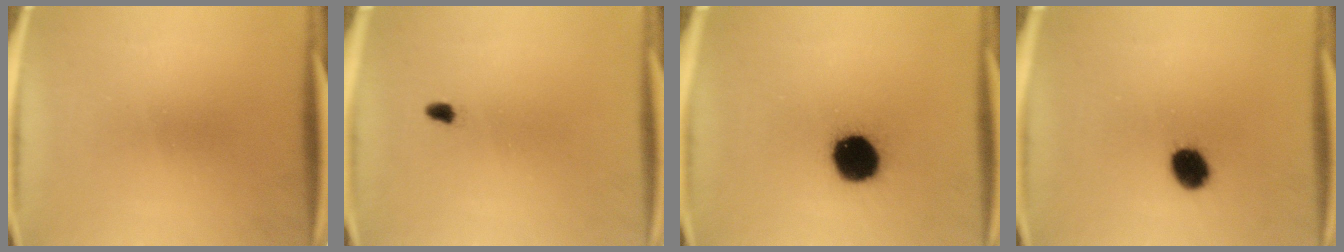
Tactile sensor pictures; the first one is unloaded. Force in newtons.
{"total": 1.3}
{"total": 14.6}
{"total": 7.1}